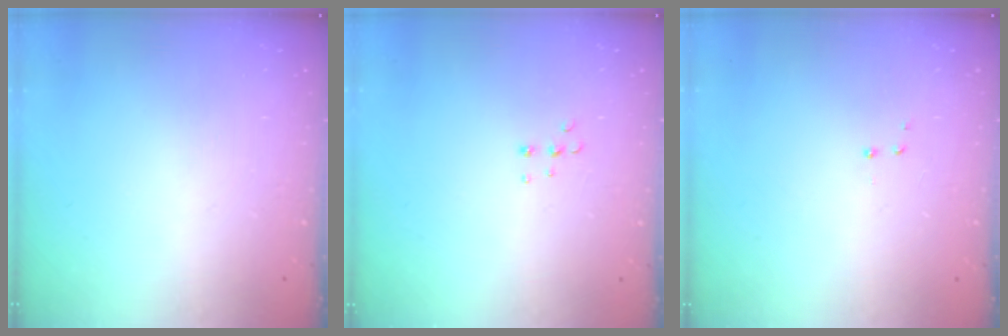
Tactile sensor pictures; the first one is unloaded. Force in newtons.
{"total": 5.1, "press": 5.0, "slide": 0.7}
{"total": 2.8, "press": 2.7, "slide": 0.5}